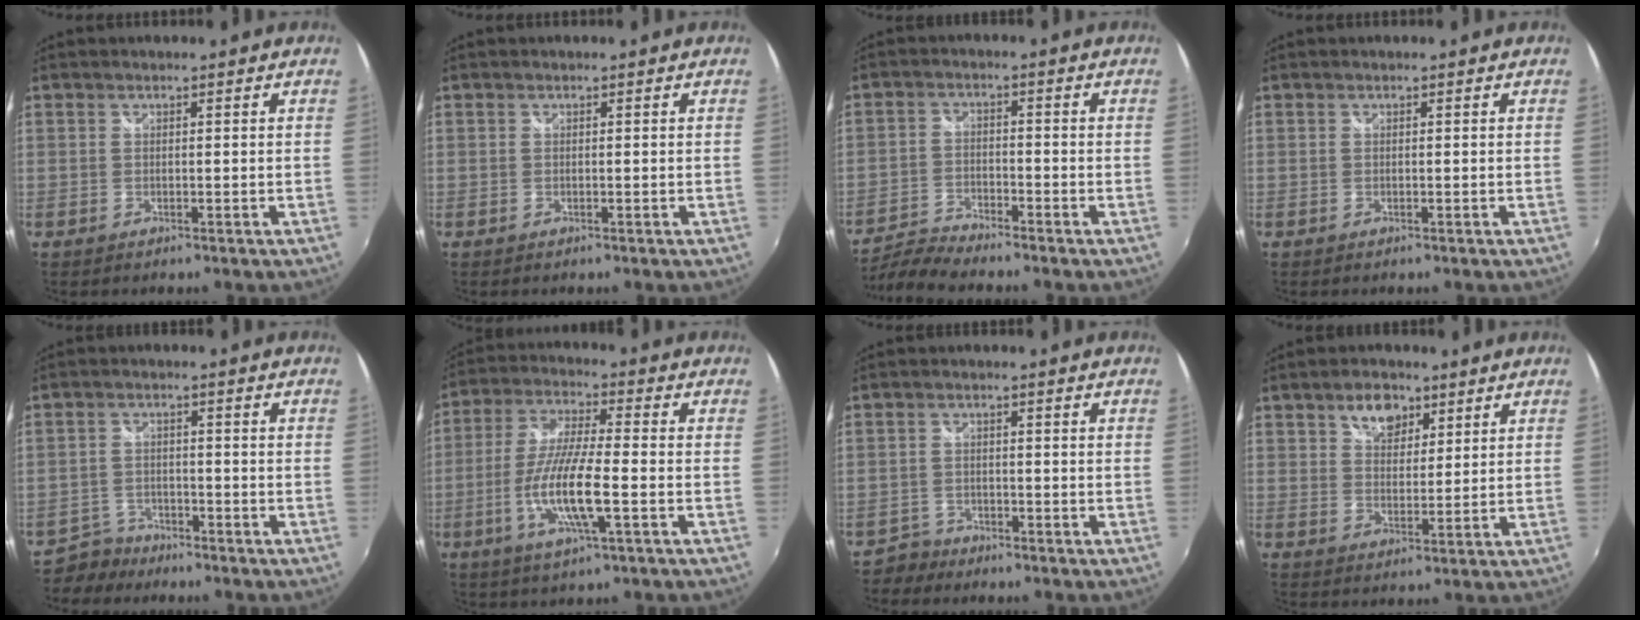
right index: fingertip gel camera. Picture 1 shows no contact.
{"total": 0.0}
{"total": 6.0, "force": [-5.9, 0.4, 1.3], "torque": [-0.039, 0.001, -0.122]}
{"total": 0.0}
{"total": 4.5, "force": [-3.8, 2.5, -0.1], "torque": [-0.010, 0.012, -0.071]}
{"total": 12.1, "force": [-3.6, 1.6, 11.5], "torque": [-0.233, -0.009, -0.070]}
{"total": 3.0, "force": [-2.4, 1.6, -0.6], "torque": [0.004, 0.010, -0.046]}
{"total": 6.3, "force": [3.8, 3.9, 3.2], "torque": [-0.044, 0.011, 0.067]}